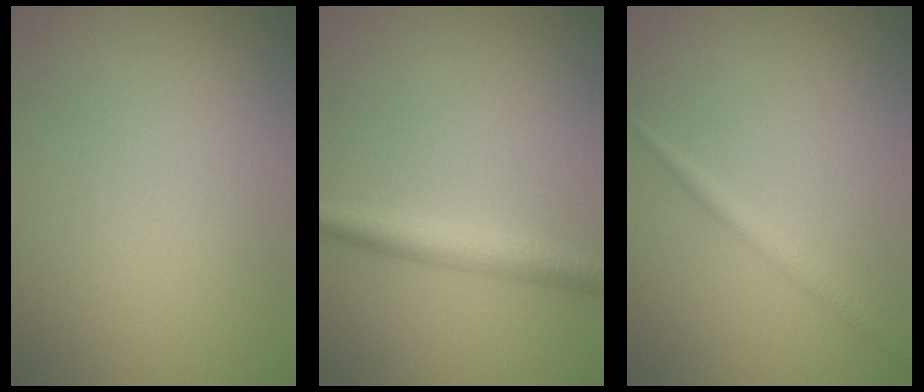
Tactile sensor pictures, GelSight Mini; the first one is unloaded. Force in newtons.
{"total": 3.0, "press": 3.0, "slide": 0.1}
{"total": 1.3, "press": 1.3, "slide": 0.1}